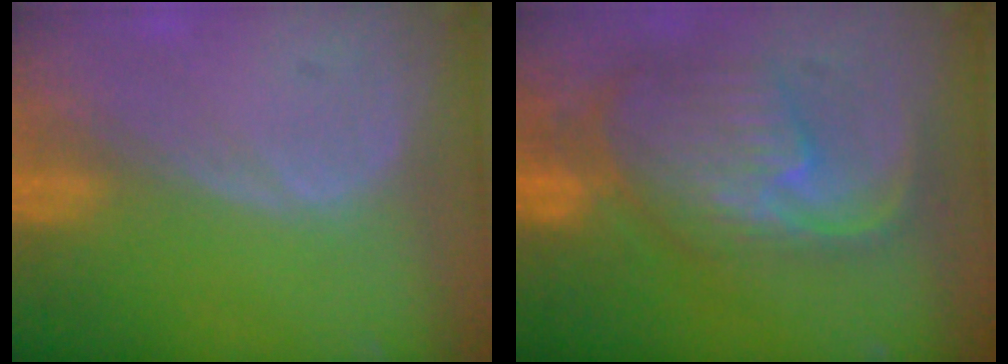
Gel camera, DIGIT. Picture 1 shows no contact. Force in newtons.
{"total": 10.6, "press": 9.5, "slide": 4.7}